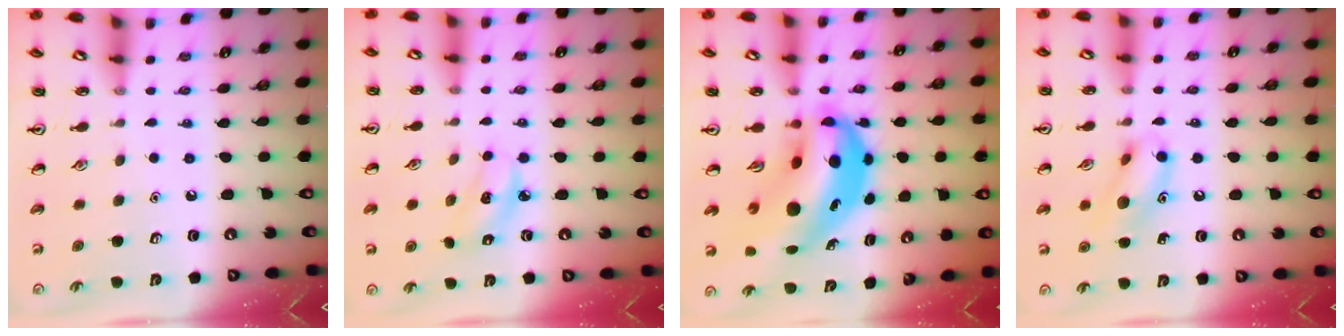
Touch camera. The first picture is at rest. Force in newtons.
{"total": 3.3, "press": 3.2, "slide": 0.5}
{"total": 12.5, "press": 12.0, "slide": 3.5}
{"total": 9.8, "press": 9.7, "slide": 1.2}